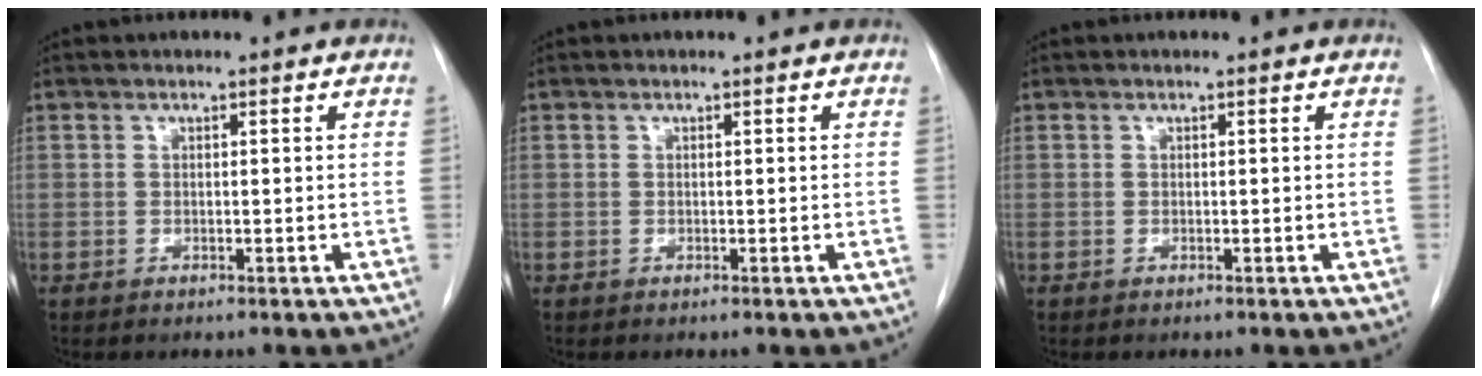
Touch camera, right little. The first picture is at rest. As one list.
[{"total": 0.0}, {"total": 0.0}]